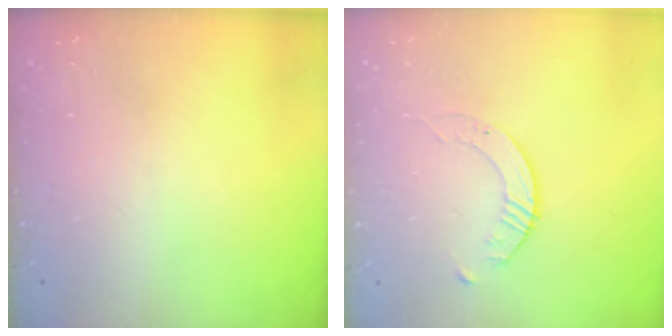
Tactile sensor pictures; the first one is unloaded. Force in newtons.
{"total": 2.8, "press": 2.8, "slide": 0.3}